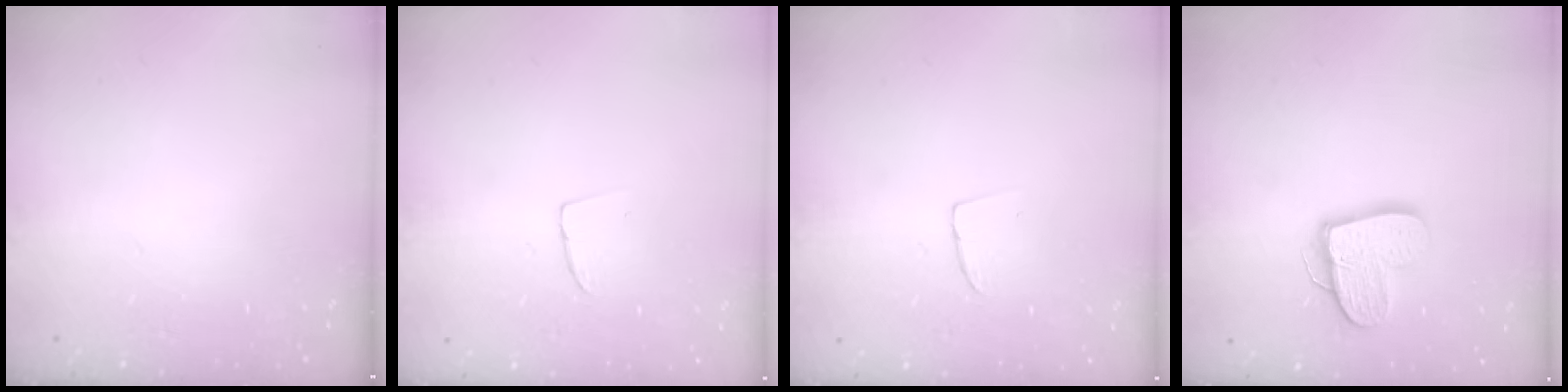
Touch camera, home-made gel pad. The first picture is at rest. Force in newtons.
{"total": 2.9, "press": 2.9, "slide": 0.2}
{"total": 2.9, "press": 2.9, "slide": 0.2}
{"total": 12.9, "press": 12.9, "slide": 1.0}